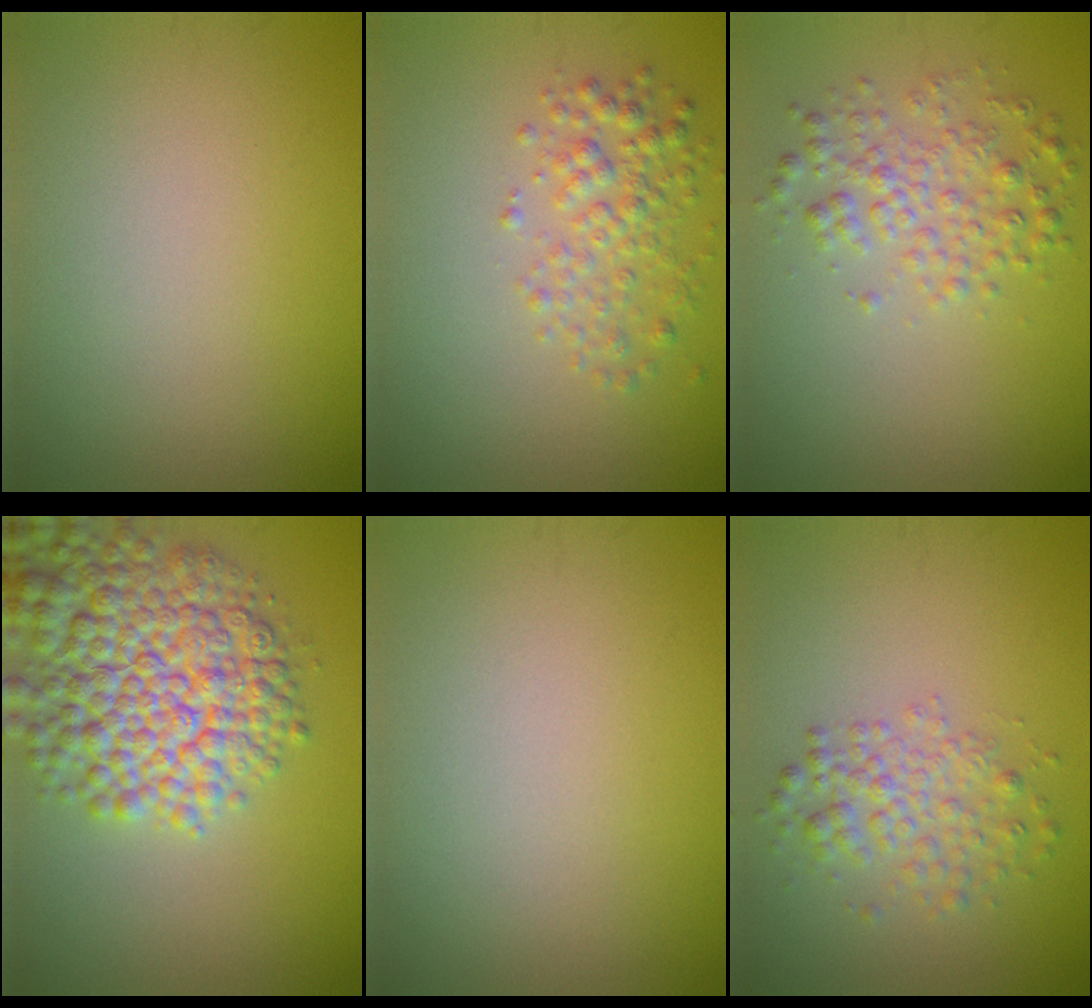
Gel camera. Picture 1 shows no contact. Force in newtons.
{"total": 3.0, "press": 3.0, "slide": 0.1}
{"total": 3.0, "press": 3.0, "slide": 0.0}
{"total": 9.5, "press": 9.4, "slide": 0.4}
{"total": 0.0}
{"total": 2.8, "press": 2.8, "slide": 0.1}